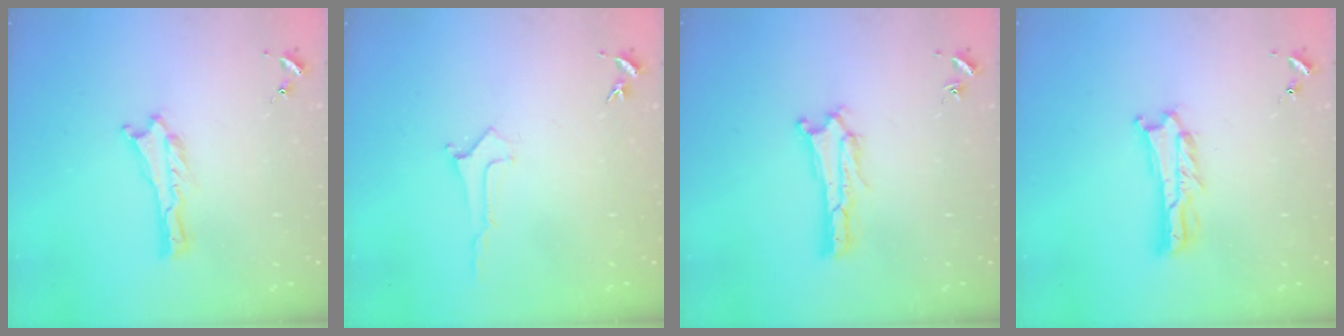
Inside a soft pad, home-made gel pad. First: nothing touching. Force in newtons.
{"total": 0.0}
{"total": 0.6, "press": 0.5, "slide": 0.2}
{"total": 2.0, "press": 2.0, "slide": 0.3}